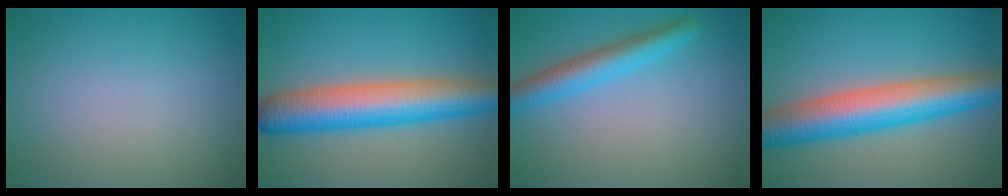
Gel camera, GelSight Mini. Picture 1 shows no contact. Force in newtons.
{"total": 9.1, "press": 9.1, "slide": 0.2}
{"total": 3.9, "press": 3.9, "slide": 0.2}
{"total": 9.2, "press": 9.2, "slide": 0.2}